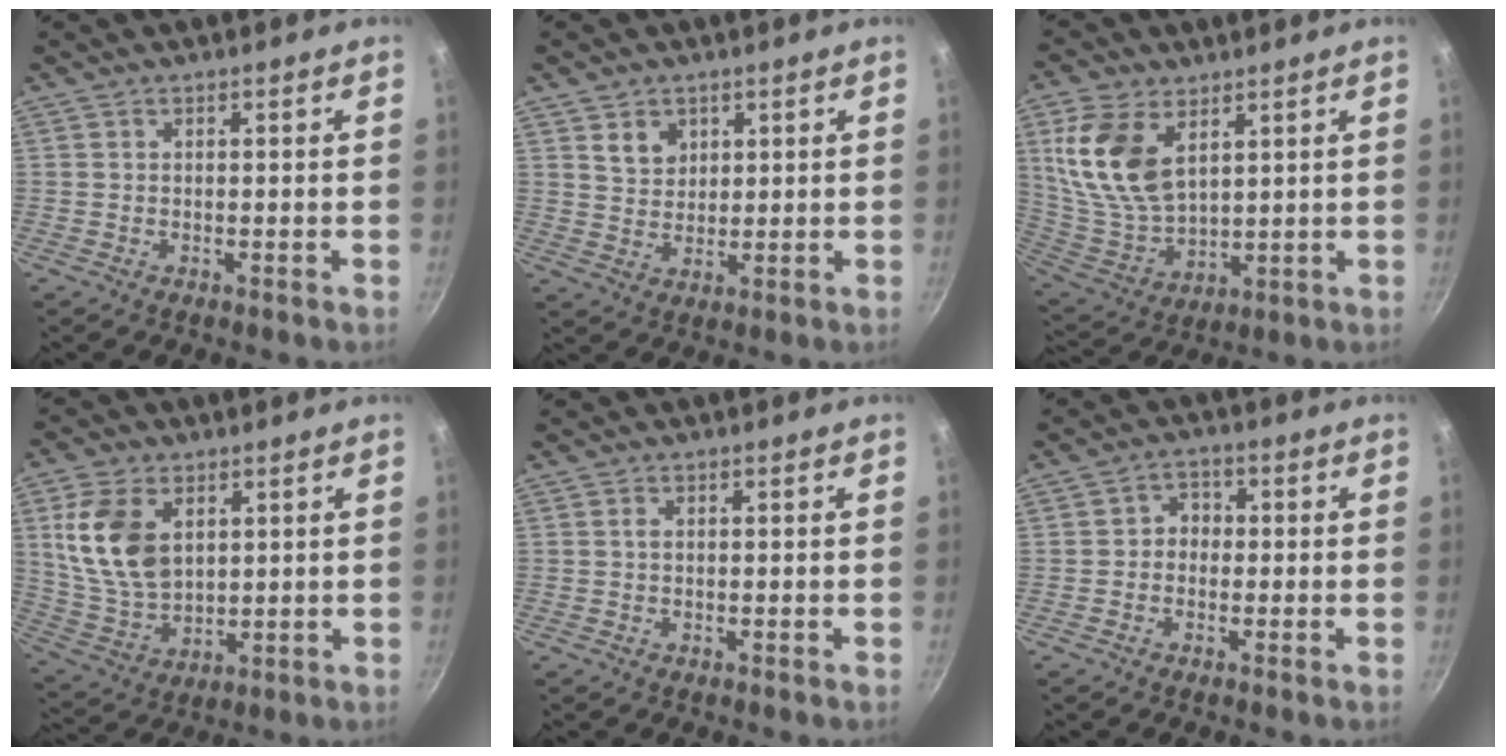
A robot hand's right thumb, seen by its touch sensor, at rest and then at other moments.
{"total": 4.9, "force": [2.2, 3.8, 2.2], "torque": [-0.020, -0.008, 0.044]}
{"total": 15.2, "force": [5.8, 8.9, 10.9], "torque": [-0.209, -0.029, 0.128]}
{"total": 13.6, "force": [3.9, 8.8, 9.7], "torque": [-0.171, -0.021, 0.089]}
{"total": 0.6, "force": [0.1, 0.3, 0.5], "torque": [-0.011, 0.002, 0.002]}
{"total": 3.4, "force": [-0.4, 3.0, 1.7], "torque": [-0.005, 0.012, -0.015]}